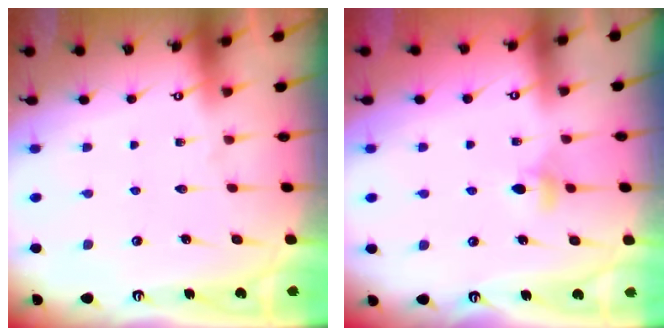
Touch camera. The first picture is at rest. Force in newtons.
{"total": 3.4, "press": 3.3, "slide": 0.8}